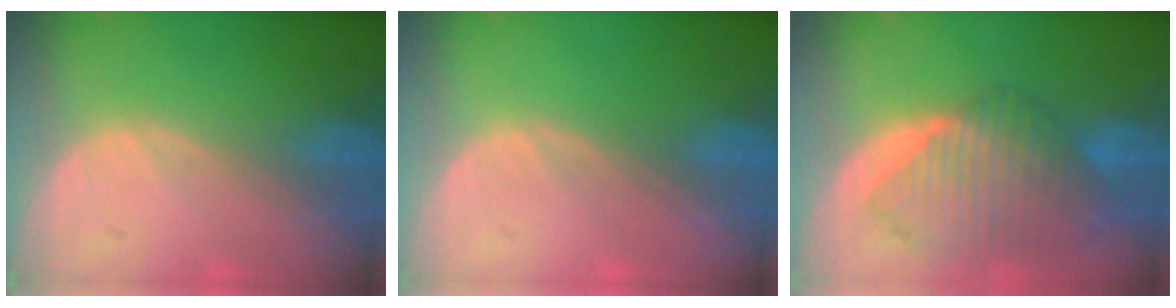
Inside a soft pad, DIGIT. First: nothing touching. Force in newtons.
{"total": 0.0}
{"total": 10.3, "press": 8.8, "slide": 5.3}